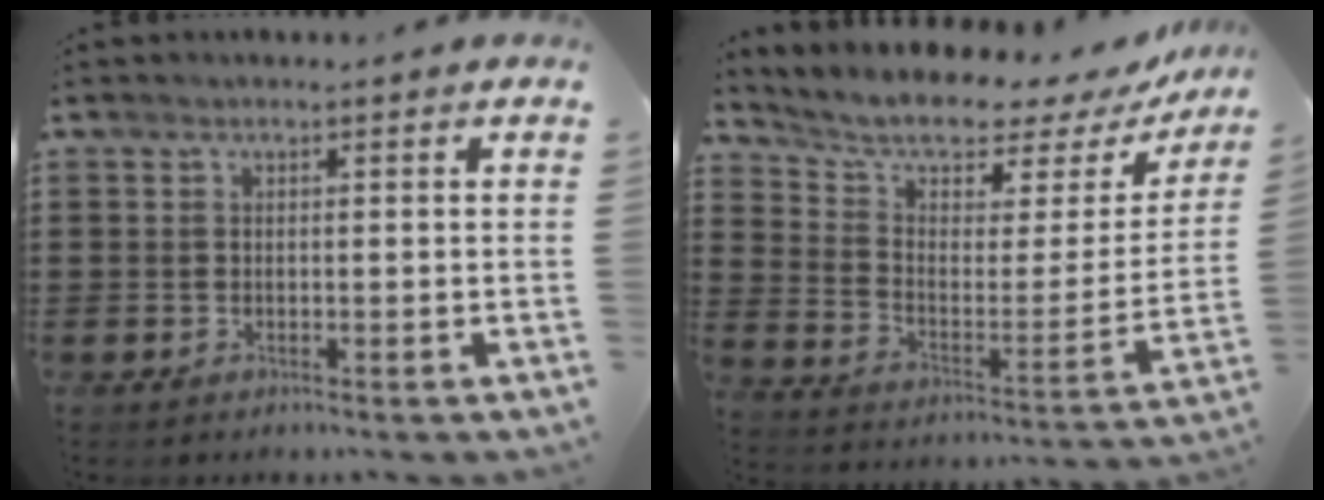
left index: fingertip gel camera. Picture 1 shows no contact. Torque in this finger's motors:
{"motor_torque": [2.14, 0.00, 0.34, 0.08]}